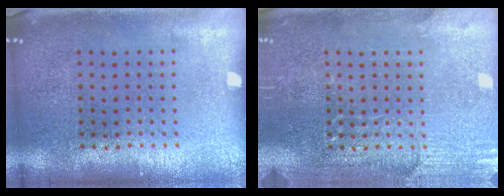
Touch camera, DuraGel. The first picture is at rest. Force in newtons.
{"total": 2.9, "press": 2.9, "slide": 0.5}